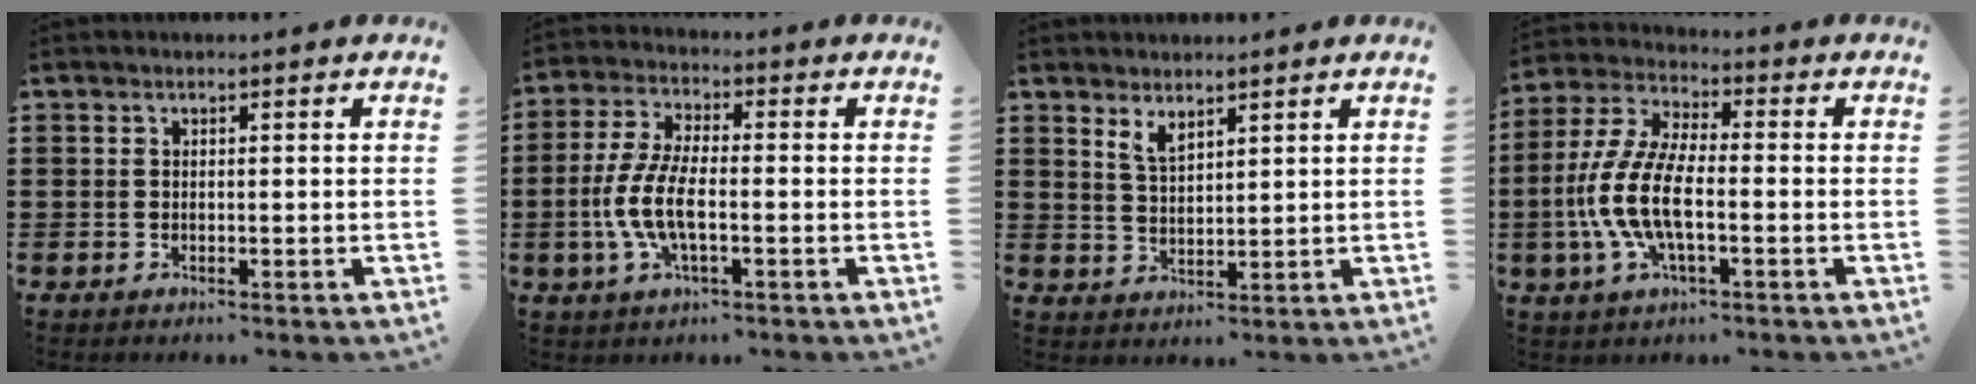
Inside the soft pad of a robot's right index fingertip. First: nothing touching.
{"total": 7.7, "force": [-2.0, 2.9, 6.8], "torque": [-0.164, -0.013, -0.043]}
{"total": 2.9, "force": [2.2, 1.1, 1.5], "torque": [-0.035, 0.003, 0.042]}
{"total": 10.3, "force": [-2.8, 4.0, 9.1], "torque": [-0.222, -0.015, -0.058]}